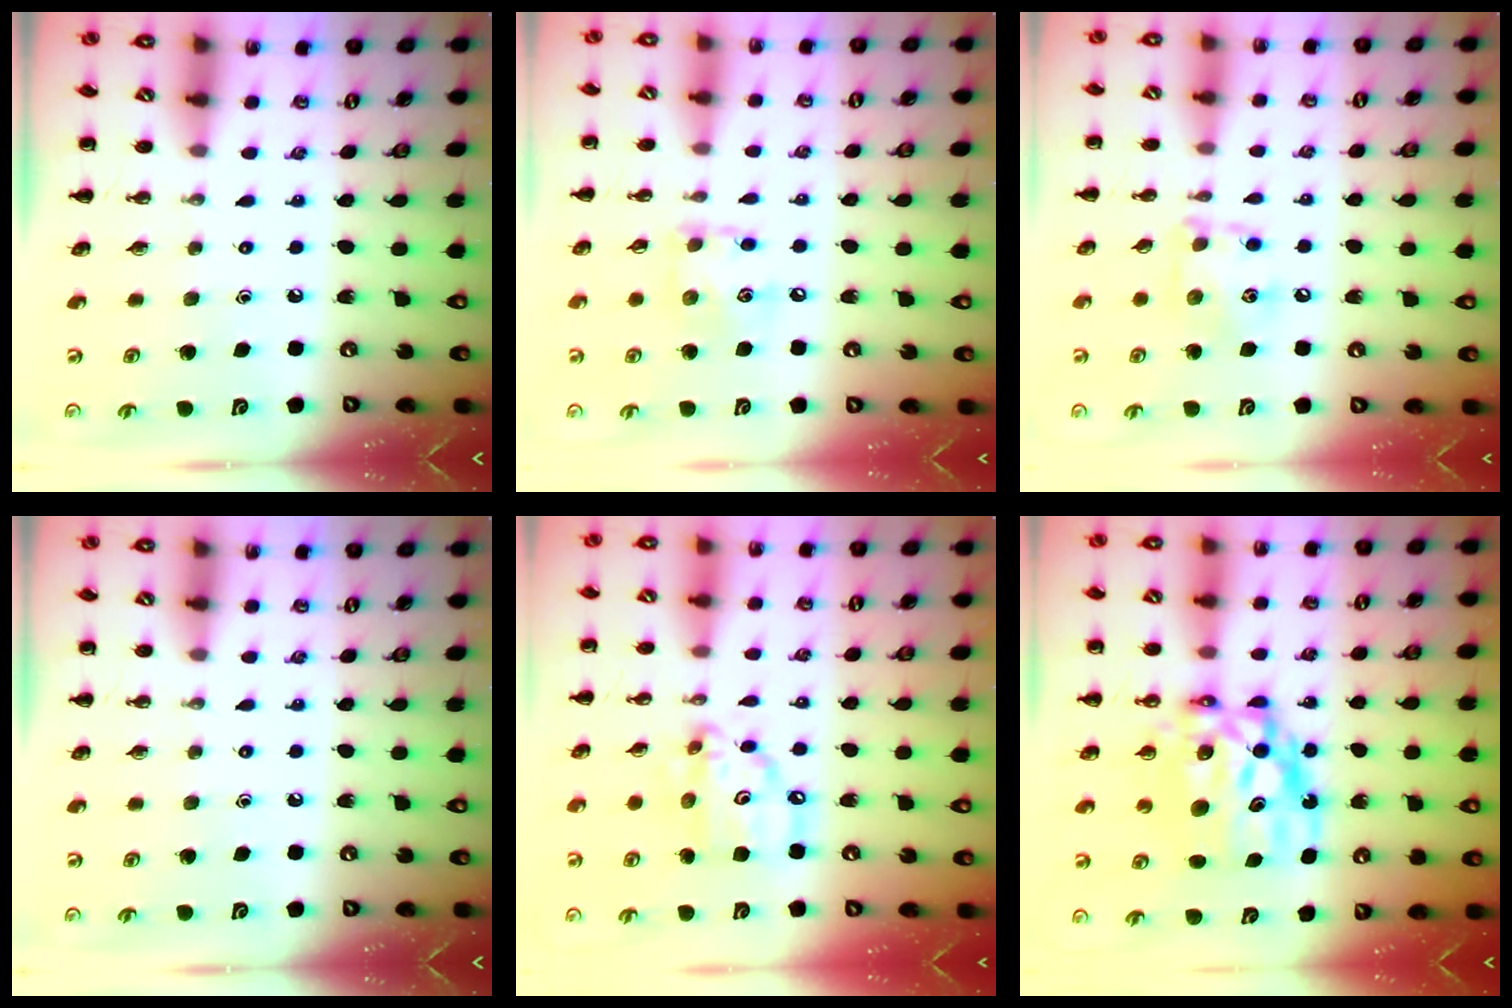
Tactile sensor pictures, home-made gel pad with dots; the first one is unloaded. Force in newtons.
{"total": 8.2, "press": 8.1, "slide": 0.6}
{"total": 9.1, "press": 9.1, "slide": 0.4}
{"total": 0.0}
{"total": 10.5, "press": 10.3, "slide": 1.9}
{"total": 12.9, "press": 12.5, "slide": 3.0}